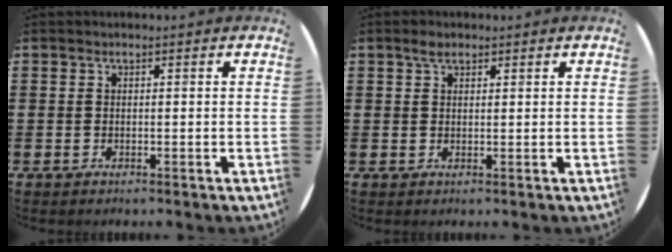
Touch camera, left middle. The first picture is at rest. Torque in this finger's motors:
{"motor_torque": [0.43, -0.26, -0.04, -0.01]}